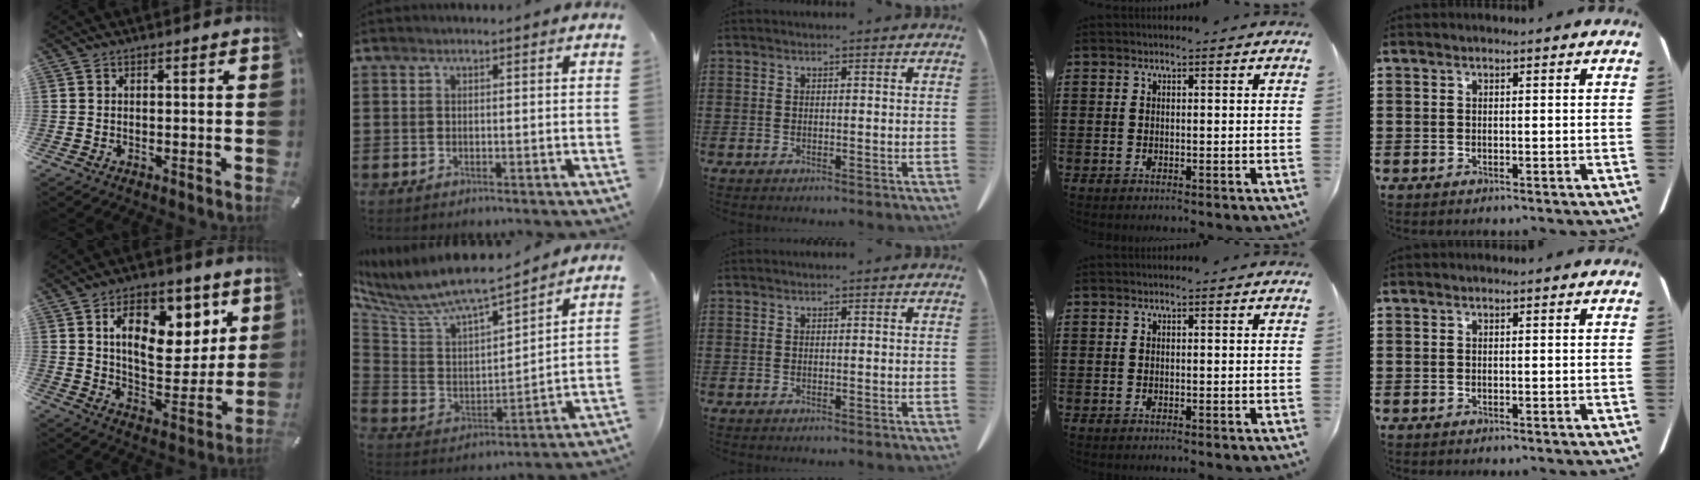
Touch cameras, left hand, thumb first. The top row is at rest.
{"thumb": {"total": 15.8, "force": [7.4, 9.5, 10.1], "torque": [-0.148, -0.030, 0.127]}, "index": {"total": 7.7, "force": [6.8, 1.4, 3.2], "torque": [-0.096, -0.055, 0.111]}}